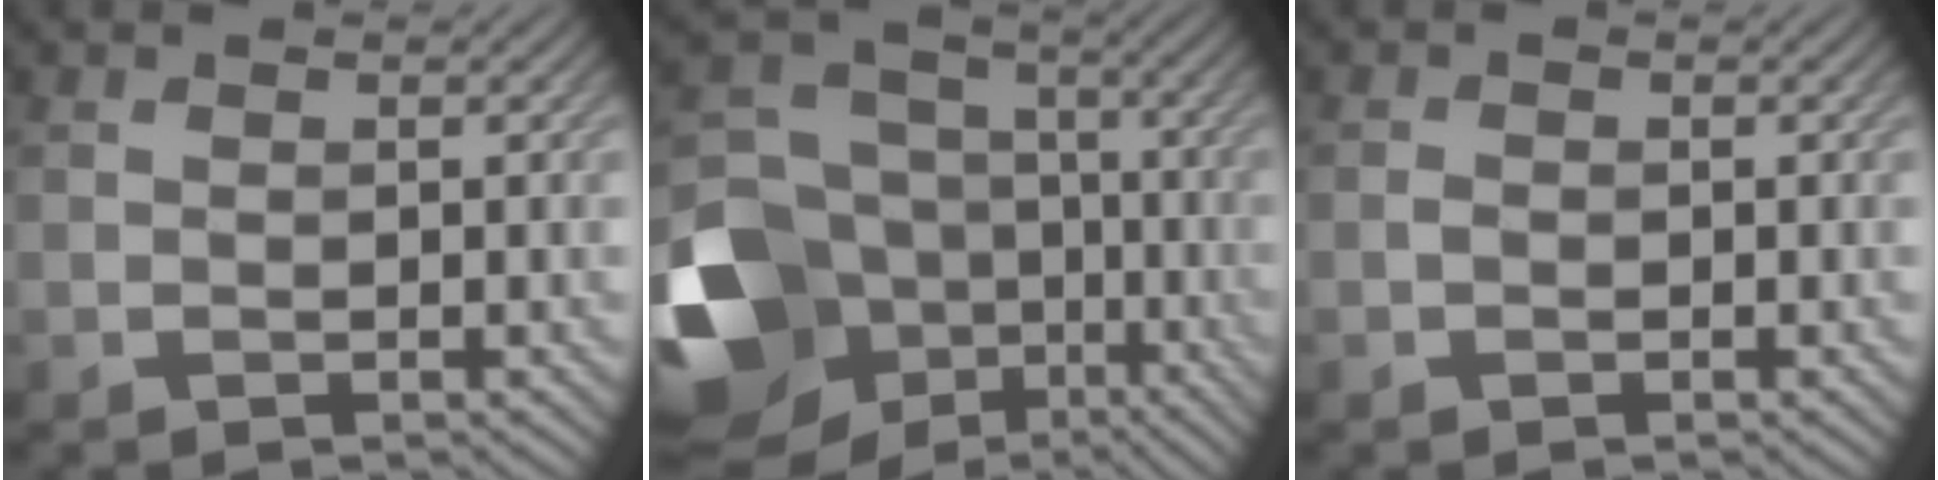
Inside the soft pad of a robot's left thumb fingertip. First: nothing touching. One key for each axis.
{"total": 17.7, "fx": -6.7, "fy": 14.0, "fz": 8.4, "tx": -0.246, "ty": -0.019, "tz": -0.104}
{"total": 0.6, "fx": -0.2, "fy": 0.5, "fz": 0.2, "tx": -0.005, "ty": 0.001, "tz": -0.008}